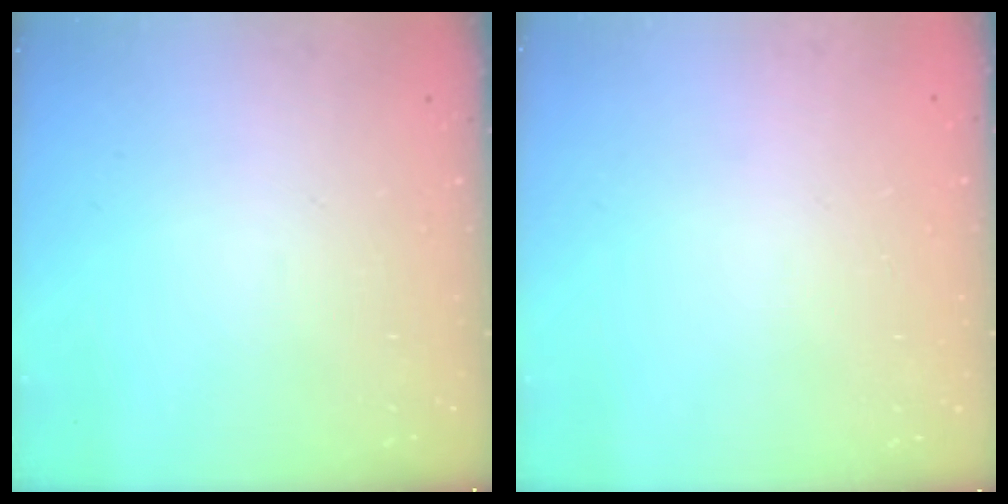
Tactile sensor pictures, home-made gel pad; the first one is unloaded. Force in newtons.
{"total": 0.0}